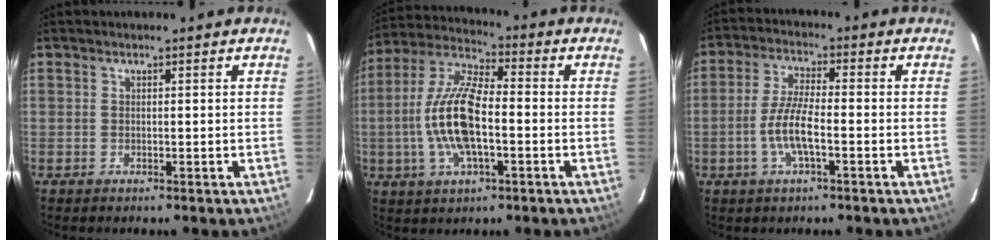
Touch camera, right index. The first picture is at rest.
{"total": 14.3, "force": [-2.6, 5.3, 13.0], "torque": [-0.271, 0.004, -0.054]}
{"total": 7.3, "force": [-2.4, 1.6, 6.7], "torque": [-0.140, 0.001, -0.049]}